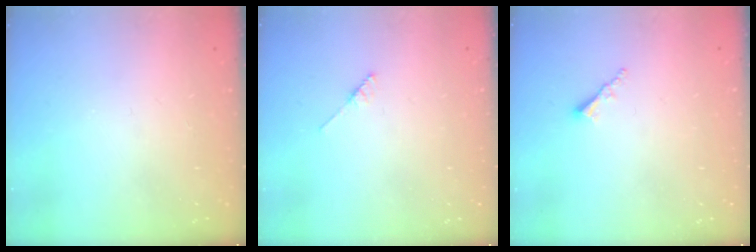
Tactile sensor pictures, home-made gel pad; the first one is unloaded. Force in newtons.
{"total": 2.2, "press": 2.2, "slide": 0.2}
{"total": 1.7, "press": 1.7, "slide": 0.2}